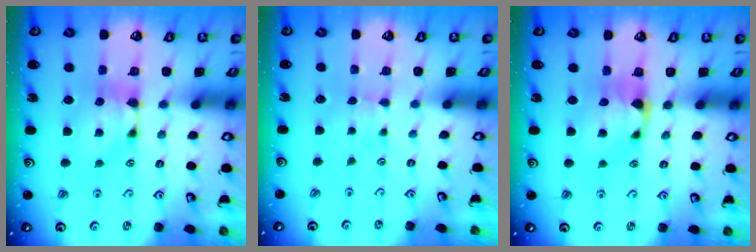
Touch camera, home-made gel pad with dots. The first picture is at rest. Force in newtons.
{"total": 1.6, "press": 1.5, "slide": 0.5}
{"total": 1.0, "press": 0.1, "slide": 1.0}